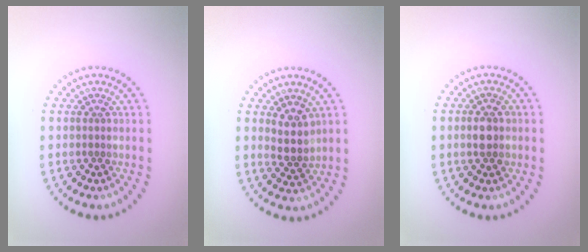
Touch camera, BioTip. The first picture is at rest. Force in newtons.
{"total": 2.6, "press": 2.2, "slide": 1.4}
{"total": 2.1, "press": 2.1, "slide": 0.2}